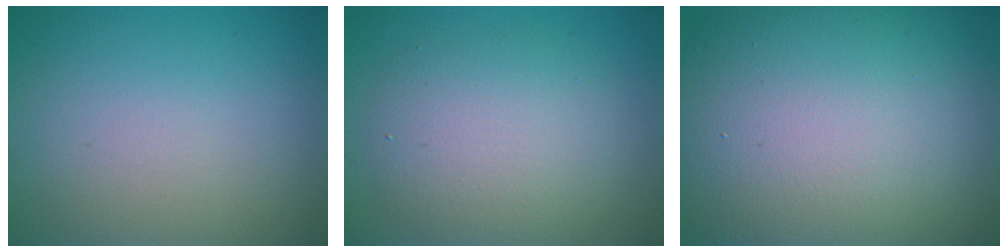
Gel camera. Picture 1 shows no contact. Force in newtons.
{"total": 5.4, "press": 5.4, "slide": 0.1}
{"total": 18.9, "press": 18.9, "slide": 1.2}